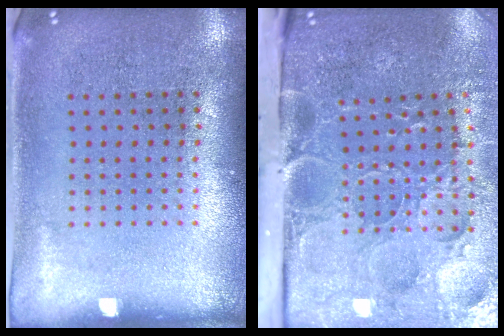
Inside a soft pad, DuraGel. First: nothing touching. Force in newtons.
{"total": 5.4, "press": 4.1, "slide": 3.5}